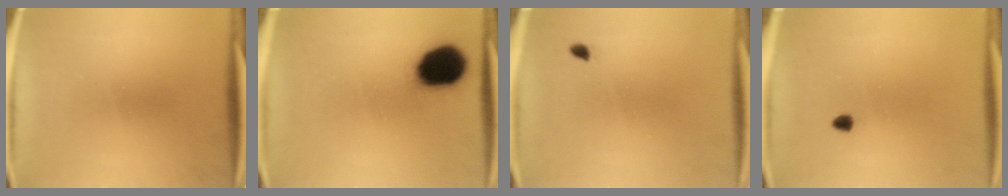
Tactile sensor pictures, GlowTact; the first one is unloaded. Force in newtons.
{"total": 15.2}
{"total": 0.9}
{"total": 0.9}